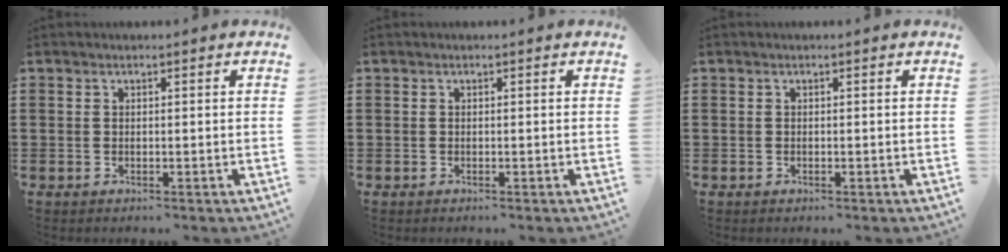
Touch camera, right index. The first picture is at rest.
{"total": 0.0}
{"total": 0.0}